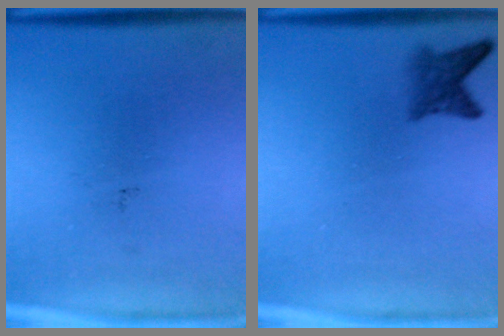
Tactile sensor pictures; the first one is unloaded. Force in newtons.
{"total": 2.8}